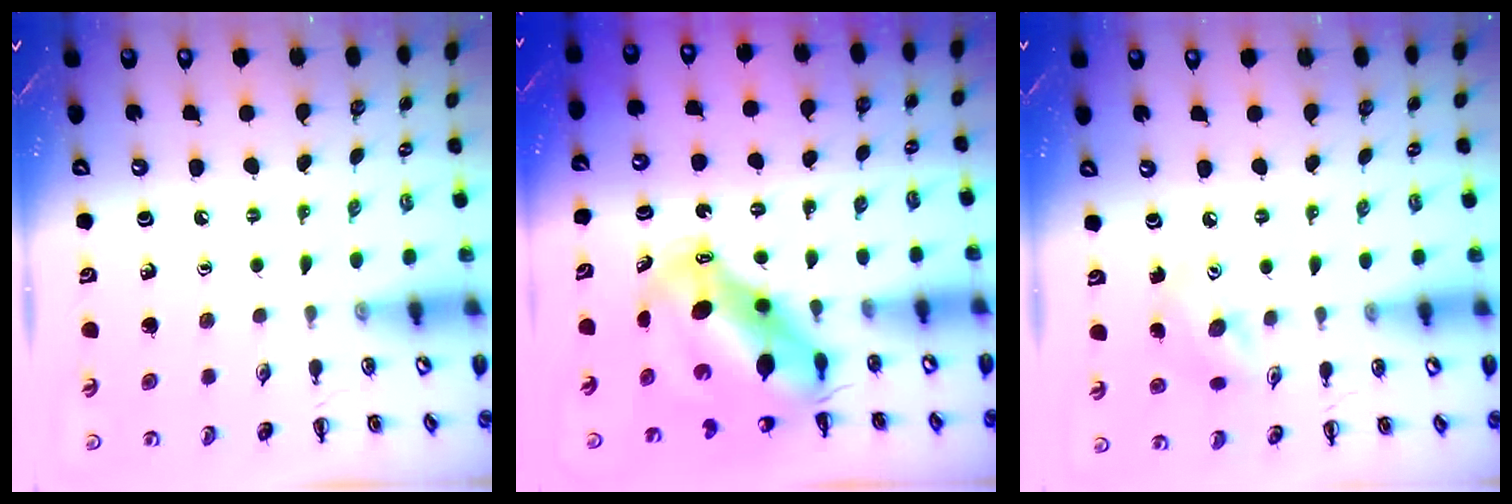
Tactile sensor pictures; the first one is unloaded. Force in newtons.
{"total": 11.3, "press": 10.9, "slide": 3.1}
{"total": 8.3, "press": 8.3, "slide": 0.7}